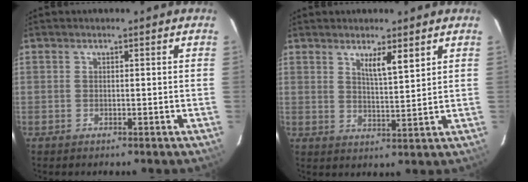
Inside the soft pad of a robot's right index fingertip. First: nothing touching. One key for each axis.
{"total": 4.3, "fx": 2.7, "fy": 0.3, "fz": 3.4, "tx": -0.059, "ty": -0.007, "tz": 0.049}